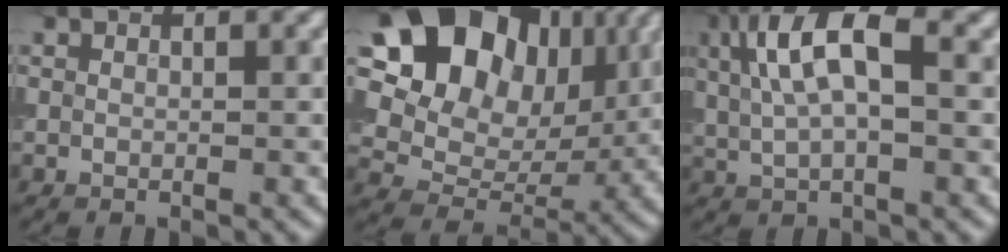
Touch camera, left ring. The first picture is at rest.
{"total": 13.9, "force": [5.3, 10.1, 8.0], "torque": [-0.141, 0.020, 0.088]}
{"total": 7.5, "force": [1.9, 3.1, 6.6], "torque": [-0.133, 0.012, 0.028]}